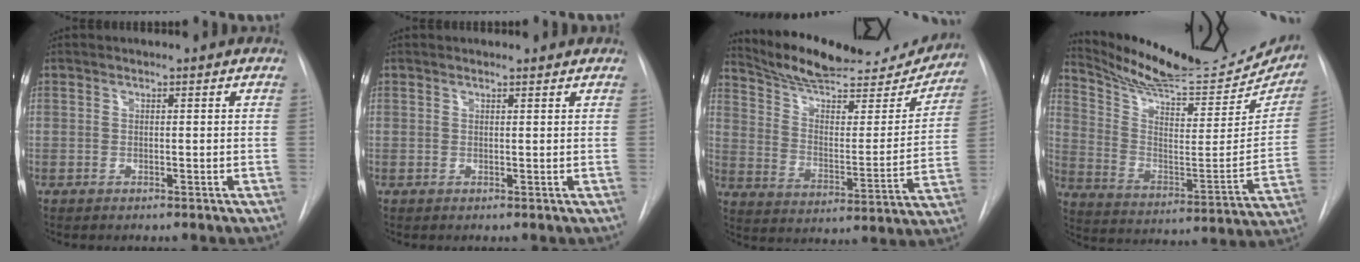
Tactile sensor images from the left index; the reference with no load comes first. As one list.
[{"total": 2.1, "force": [2.1, 0.2, 0.2], "torque": [-0.010, 0.007, 0.023]}, {"total": 23.8, "force": [21.9, 5.1, 7.9], "torque": [-0.116, -0.032, 0.308]}, {"total": 25.7, "force": [23.5, 4.5, 9.2], "torque": [-0.151, -0.069, 0.336]}]